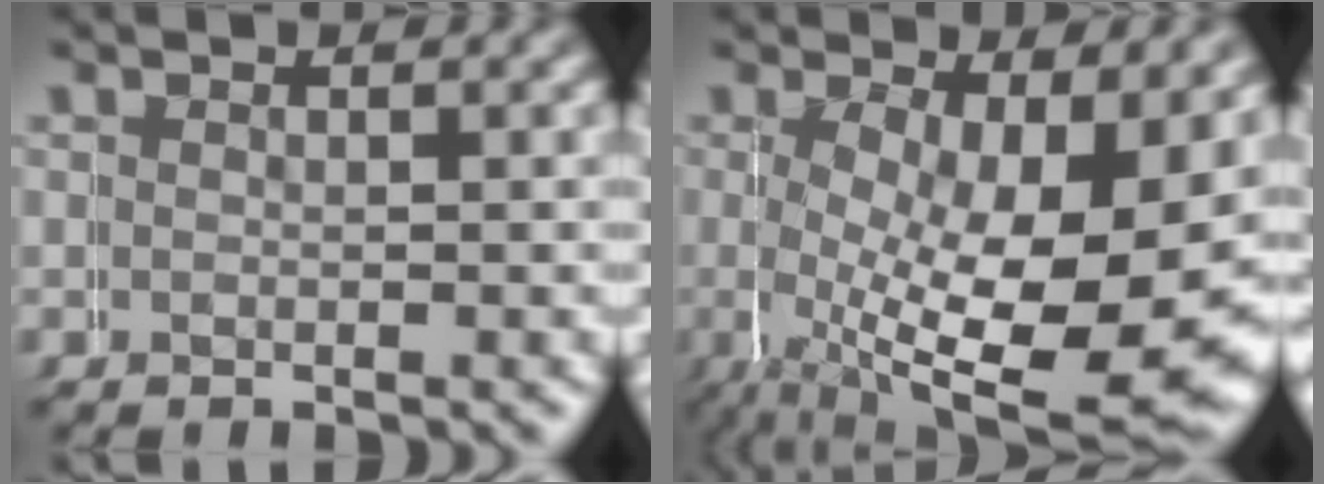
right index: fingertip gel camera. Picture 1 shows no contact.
{"total": 12.9, "force": [-1.2, 5.8, 11.5], "torque": [-0.194, -0.054, 0.018]}